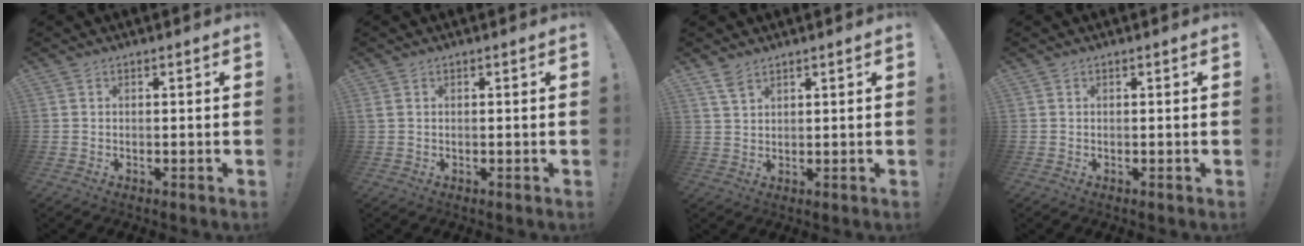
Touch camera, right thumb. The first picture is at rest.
{"total": 0.6, "force": [0.3, 0.2, 0.4], "torque": [-0.015, 0.003, 0.006]}
{"total": 3.9, "force": [2.9, 1.5, 2.0], "torque": [-0.031, -0.019, 0.053]}
{"total": 0.0}